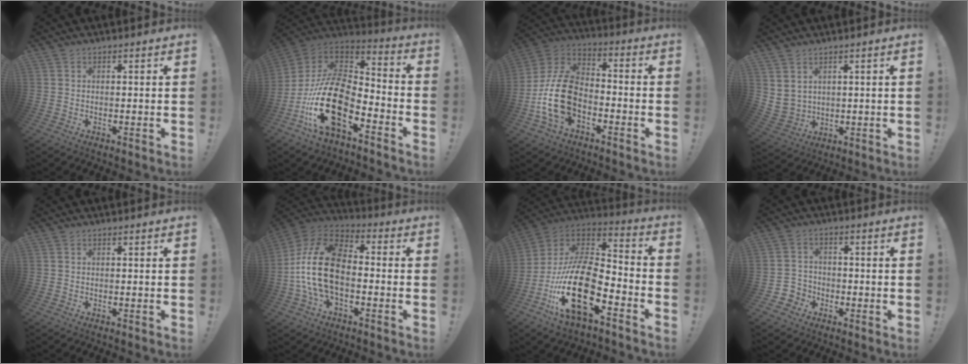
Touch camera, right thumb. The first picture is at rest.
{"total": 22.6, "force": [-9.2, 11.2, 17.3], "torque": [-0.365, 0.035, -0.157]}
{"total": 17.9, "force": [-5.8, 11.8, 12.1], "torque": [-0.232, 0.034, -0.094]}
{"total": 4.3, "force": [3.0, 2.8, 1.1], "torque": [-0.025, -0.018, 0.061]}
{"total": 0.0}
{"total": 19.6, "force": [-2.9, 11.9, 15.4], "torque": [-0.302, 0.032, -0.042]}
{"total": 24.1, "force": [-9.9, 10.6, 19.2], "torque": [-0.394, 0.042, -0.167]}
{"total": 4.6, "force": [-2.3, 3.9, 0.9], "torque": [-0.028, 0.016, -0.044]}